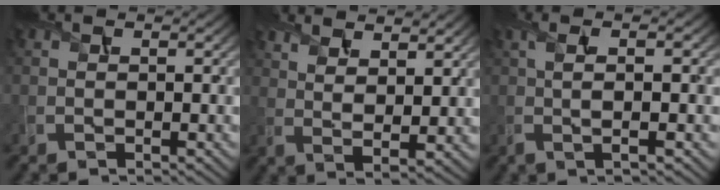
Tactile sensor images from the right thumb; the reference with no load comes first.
{"total": 6.8, "force": [5.0, 1.9, 4.3], "torque": [-0.078, -0.007, 0.085]}
{"total": 4.3, "force": [0.2, 0.8, 4.2], "torque": [-0.084, 0.008, -0.002]}